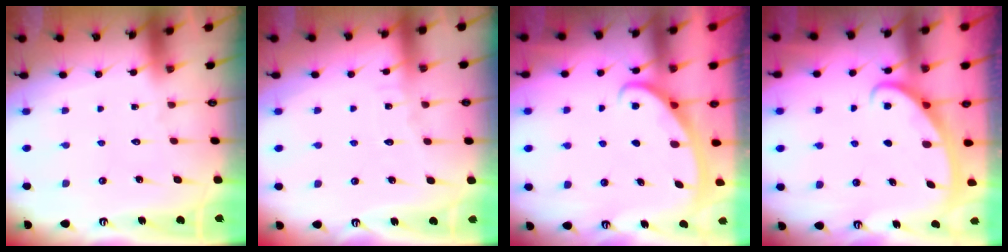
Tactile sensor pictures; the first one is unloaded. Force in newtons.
{"total": 3.6, "press": 3.5, "slide": 0.4}
{"total": 2.8, "press": 2.8, "slide": 0.4}
{"total": 2.8, "press": 2.8, "slide": 0.4}